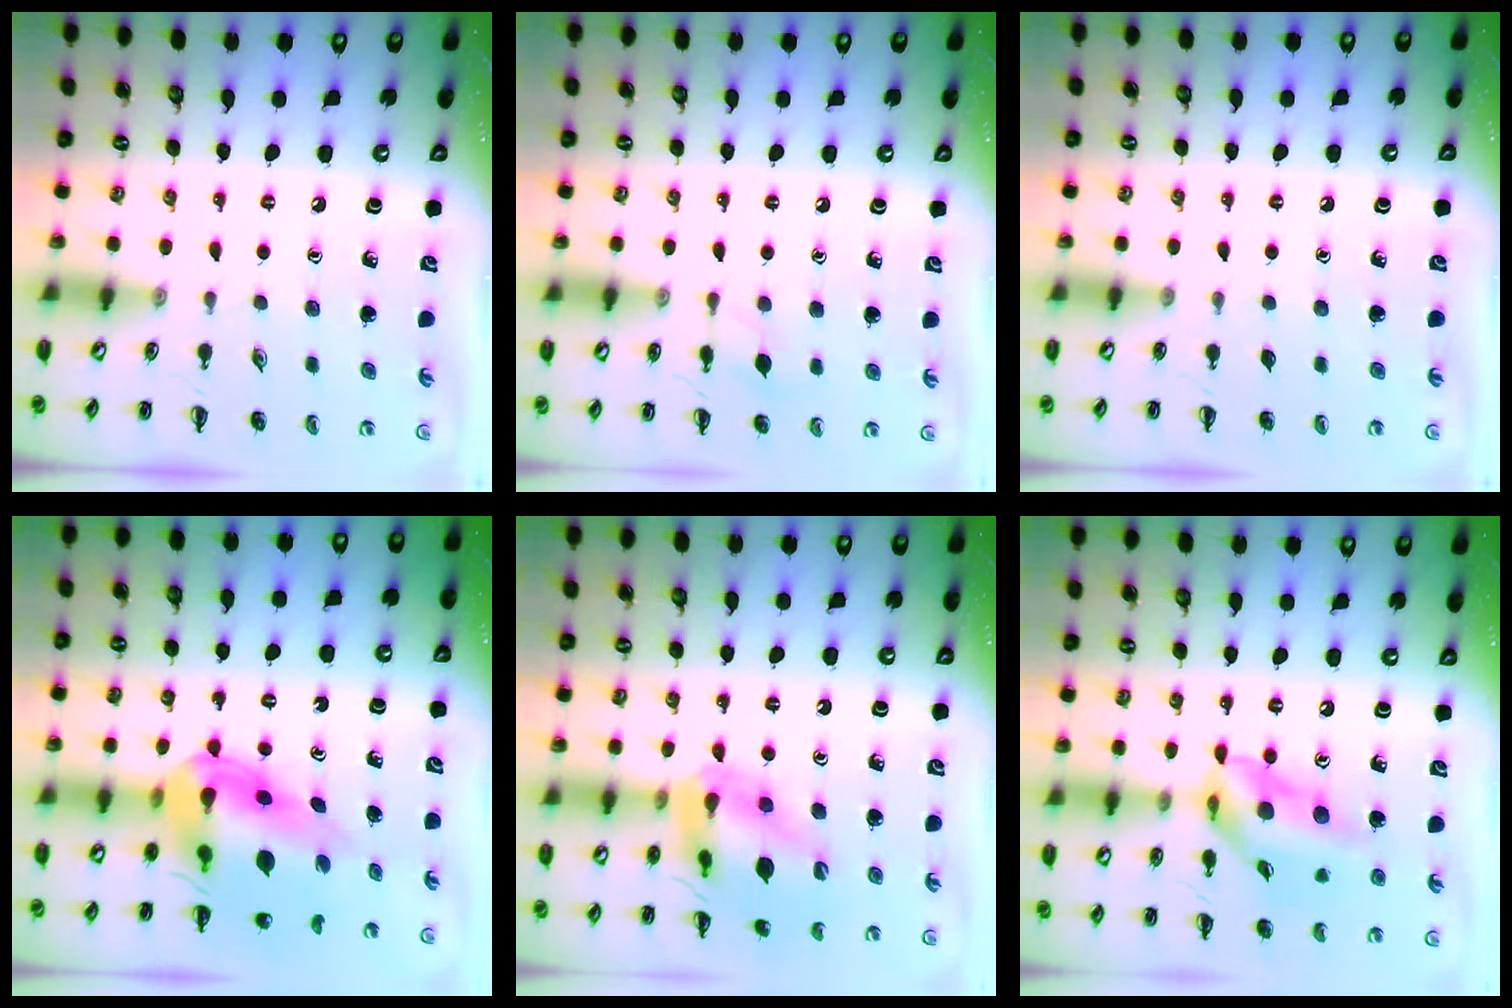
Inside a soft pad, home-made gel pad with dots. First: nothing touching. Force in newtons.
{"total": 6.0, "press": 5.9, "slide": 1.1}
{"total": 0.0}
{"total": 10.6, "press": 10.1, "slide": 3.2}
{"total": 16.6, "press": 16.4, "slide": 2.3}
{"total": 13.8, "press": 13.0, "slide": 4.6}